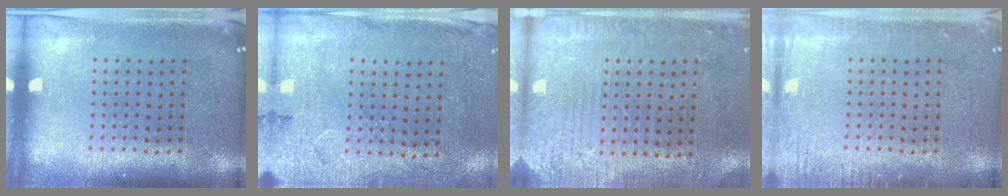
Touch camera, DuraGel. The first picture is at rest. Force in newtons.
{"total": 2.6, "press": 2.1, "slide": 1.5}
{"total": 2.9, "press": 2.4, "slide": 1.6}
{"total": 1.8, "press": 1.8, "slide": 0.2}